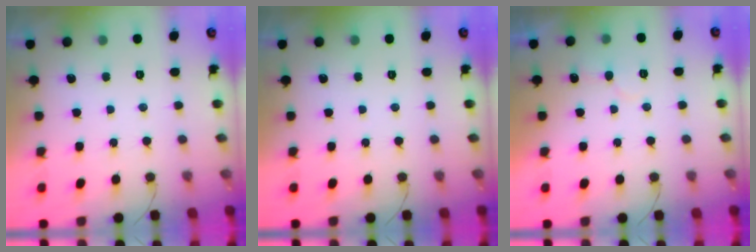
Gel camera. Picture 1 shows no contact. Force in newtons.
{"total": 0.0}
{"total": 7.2, "press": 7.2, "slide": 0.5}